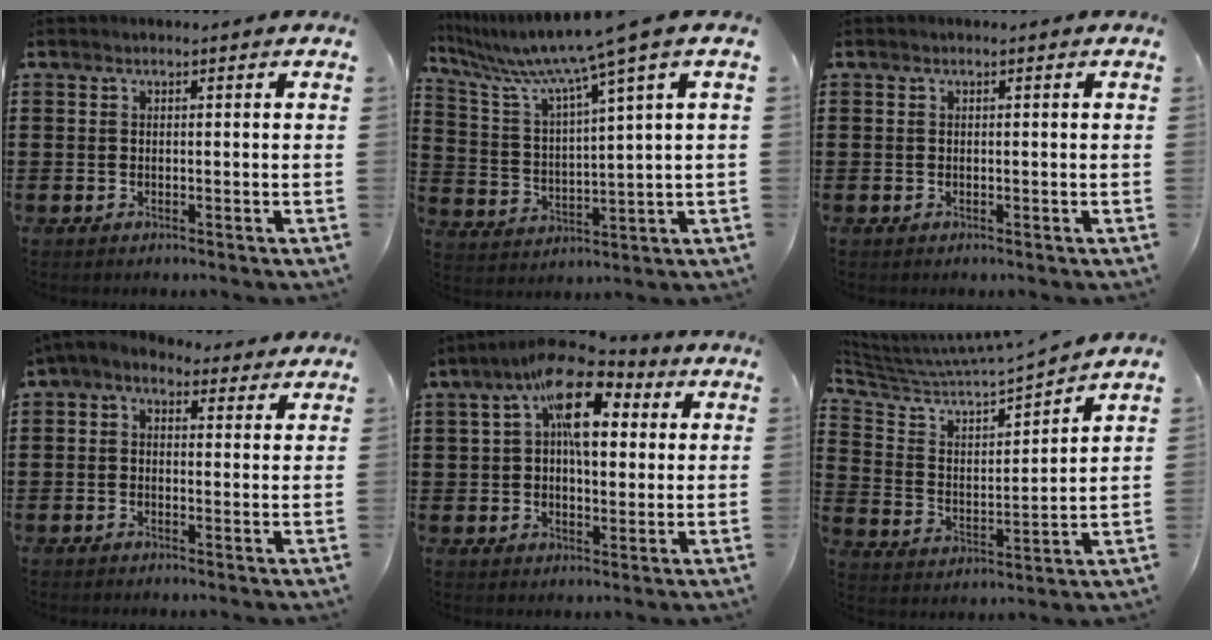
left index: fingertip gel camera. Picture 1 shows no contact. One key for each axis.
{"total": 9.1, "fx": 6.7, "fy": -1.0, "fz": 6.0, "tx": -0.142, "ty": -0.045, "tz": 0.103}
{"total": 0.0}
{"total": 2.2, "fx": 0.9, "fy": 1.4, "fz": 1.4, "tx": -0.032, "ty": 0.003, "tz": 0.014}
{"total": 11.7, "fx": 5.1, "fy": 4.2, "fz": 9.6, "tx": -0.170, "ty": -0.003, "tz": 0.082}
{"total": 5.1, "fx": 4.5, "fy": 0.5, "fz": 2.3, "tx": -0.072, "ty": -0.043, "tz": 0.069}